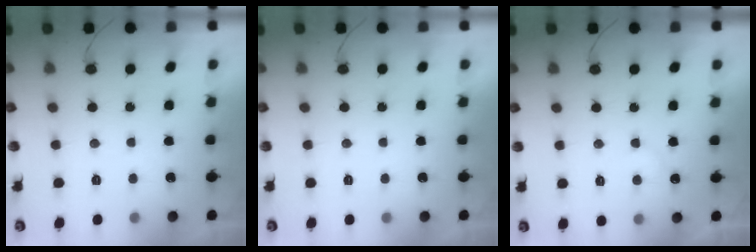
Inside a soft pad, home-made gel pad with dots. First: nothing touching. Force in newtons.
{"total": 0.0}
{"total": 5.8, "press": 5.8, "slide": 0.5}